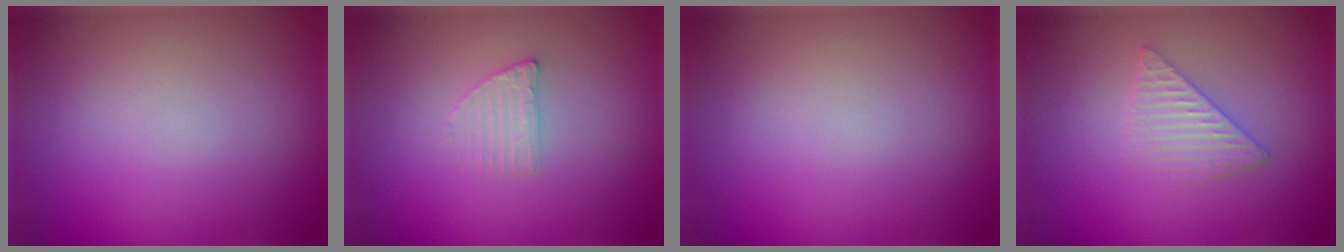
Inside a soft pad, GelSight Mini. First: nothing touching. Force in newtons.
{"total": 1.6, "press": 1.5, "slide": 0.3}
{"total": 0.0}
{"total": 2.4, "press": 2.3, "slide": 0.2}